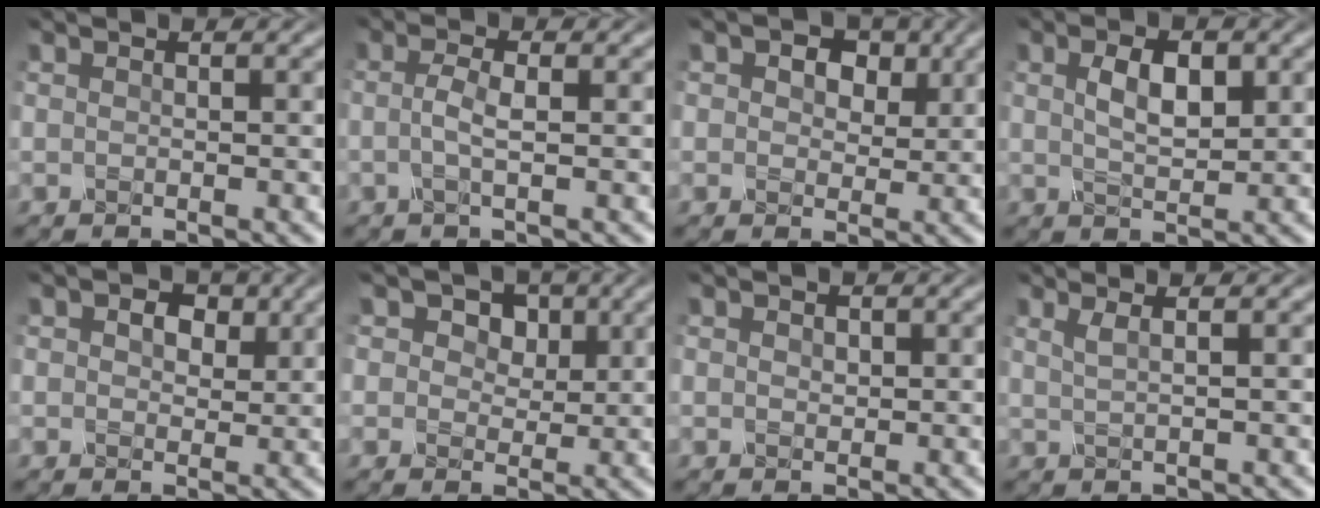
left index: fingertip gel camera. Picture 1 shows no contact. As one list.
[{"total": 1.6, "force": [-0.6, 0.2, 1.5], "torque": [-0.032, 0.005, -0.016]}, {"total": 5.3, "force": [2.5, 3.6, 3.0], "torque": [-0.055, 0.005, 0.017]}, {"total": 3.1, "force": [0.5, 1.6, 2.6], "torque": [-0.052, 0.002, 0.011]}, {"total": 4.0, "force": [1.8, 2.8, 2.3], "torque": [-0.045, 0.003, 0.014]}, {"total": 5.1, "force": [2.2, 3.8, 2.5], "torque": [-0.057, 0.000, 0.028]}, {"total": 0.6, "force": [0.2, 0.6, 0.2], "torque": [-0.005, 0.000, 0.003]}, {"total": 1.3, "force": [0.6, 0.4, 1.1], "torque": [-0.013, 0.006, 0.001]}]